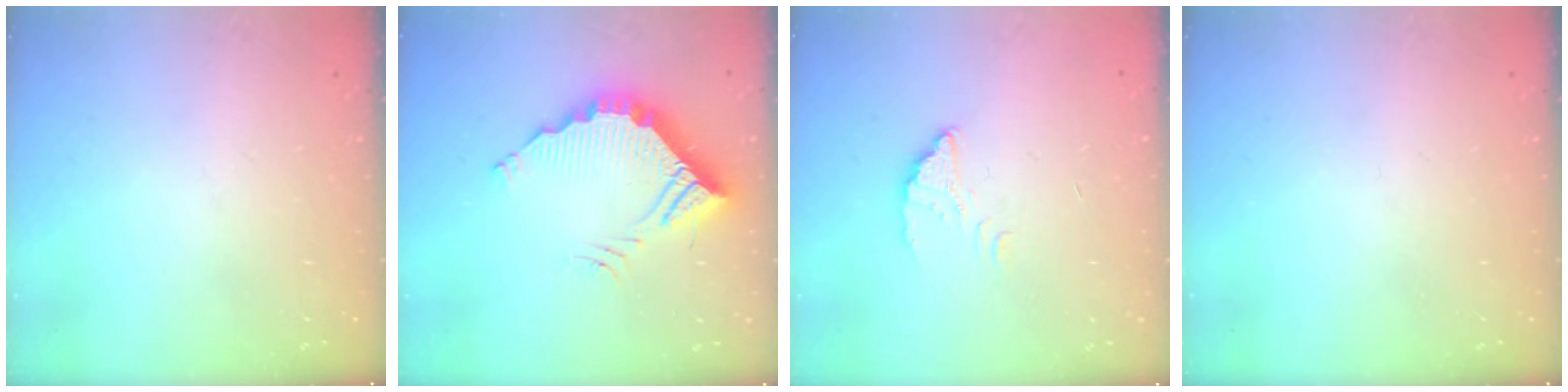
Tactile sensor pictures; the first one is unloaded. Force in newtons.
{"total": 14.9, "press": 14.9, "slide": 0.3}
{"total": 2.6, "press": 2.6, "slide": 0.2}
{"total": 0.0}